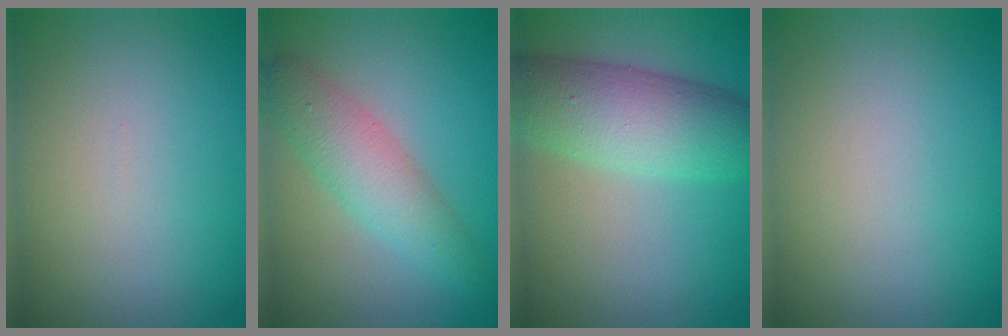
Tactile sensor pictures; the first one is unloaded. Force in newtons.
{"total": 4.3, "press": 4.3, "slide": 0.1}
{"total": 7.3, "press": 7.3, "slide": 0.3}
{"total": 0.0}